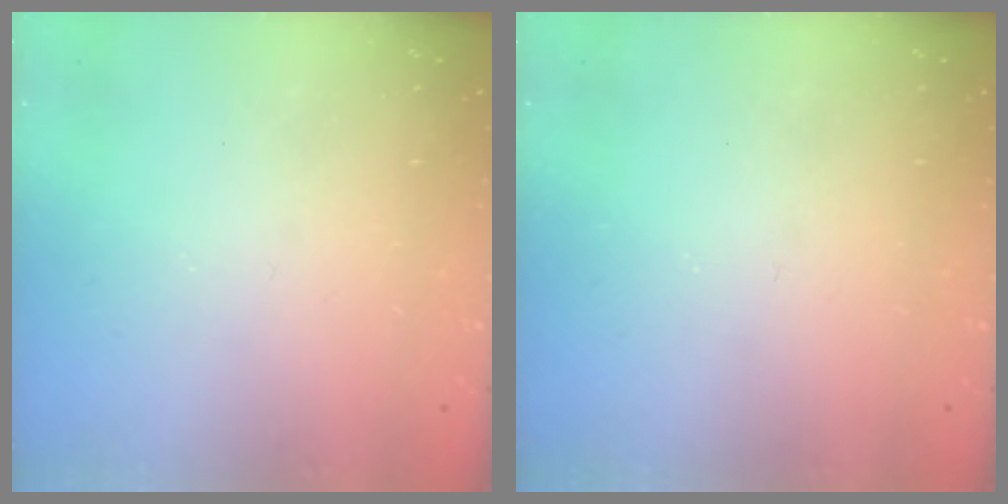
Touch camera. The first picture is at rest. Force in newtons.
{"total": 0.0}